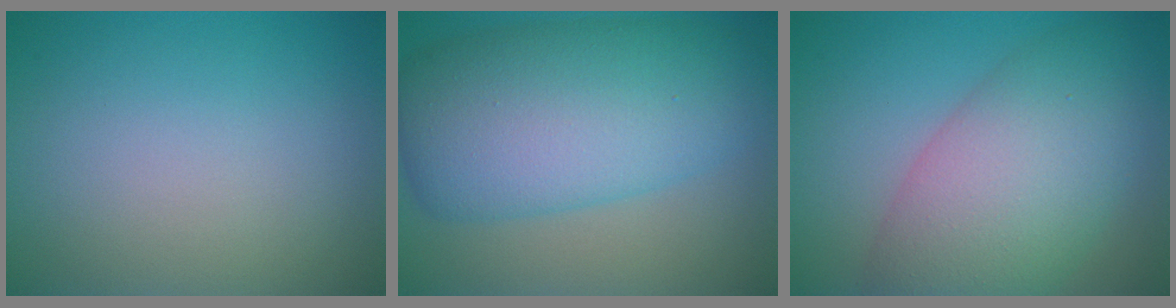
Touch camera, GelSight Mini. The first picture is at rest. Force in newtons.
{"total": 11.1, "press": 11.1, "slide": 0.3}
{"total": 9.0, "press": 9.0, "slide": 0.3}